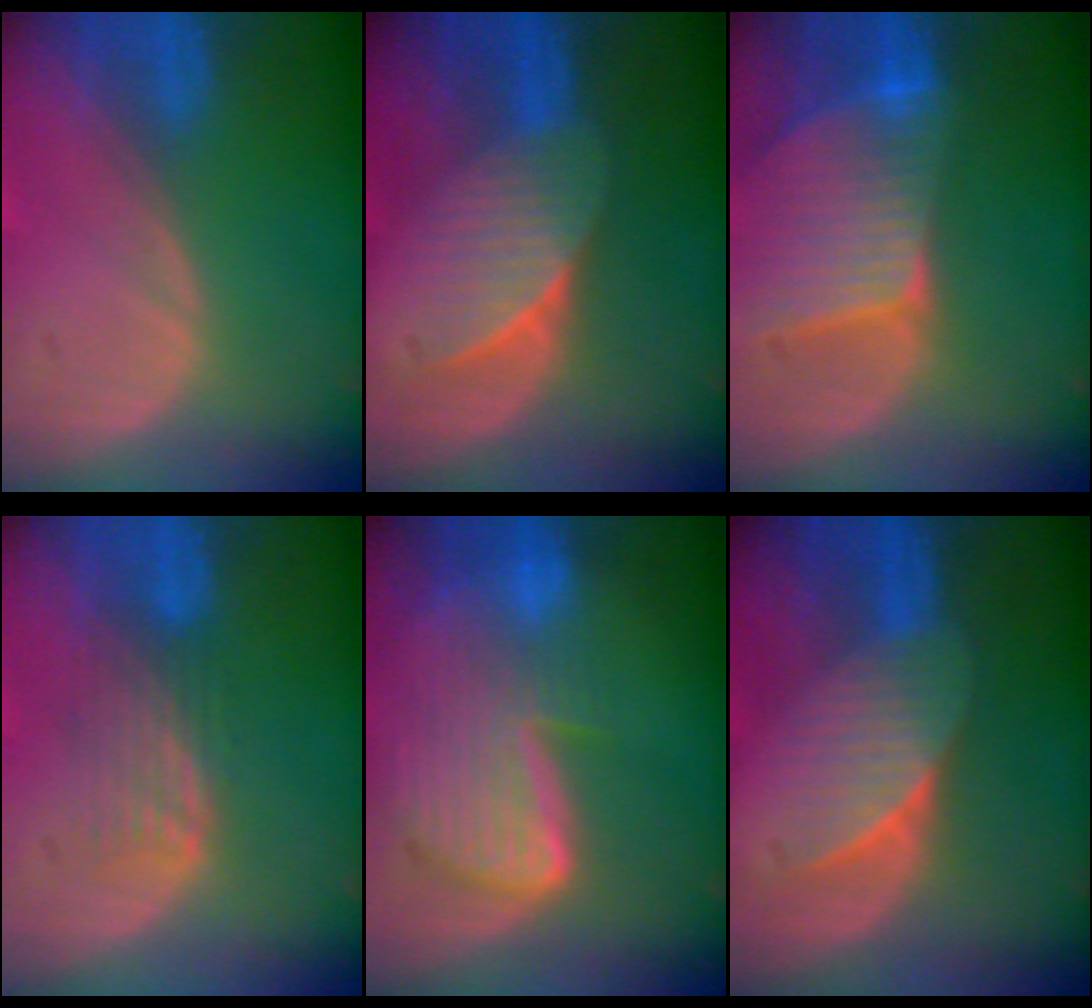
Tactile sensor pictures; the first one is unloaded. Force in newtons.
{"total": 6.9, "press": 6.3, "slide": 2.9}
{"total": 9.5, "press": 8.4, "slide": 4.5}
{"total": 4.3, "press": 3.7, "slide": 2.2}
{"total": 9.7, "press": 8.2, "slide": 5.3}
{"total": 6.9, "press": 6.3, "slide": 2.9}